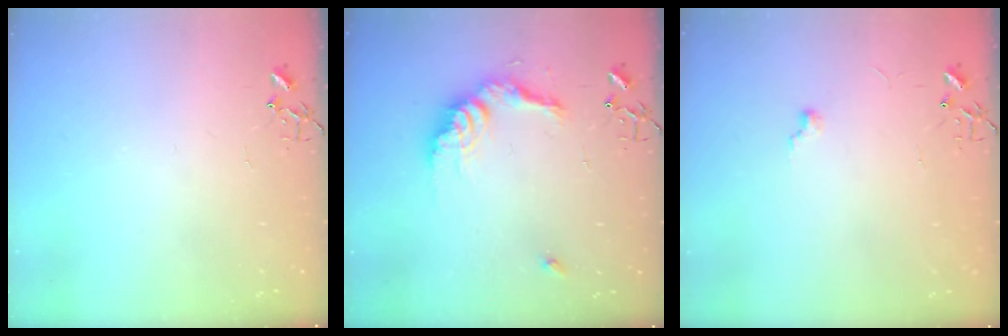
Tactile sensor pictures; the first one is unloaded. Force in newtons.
{"total": 15.2, "press": 15.2, "slide": 0.9}
{"total": 4.1, "press": 4.1, "slide": 0.5}